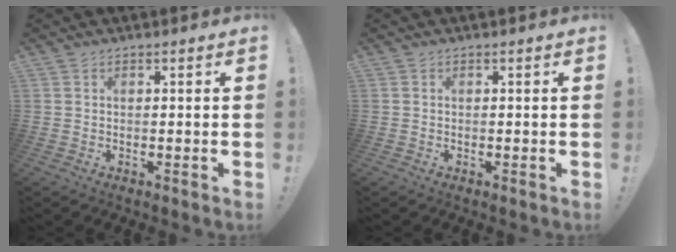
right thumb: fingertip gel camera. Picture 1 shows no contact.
{"total": 0.0}